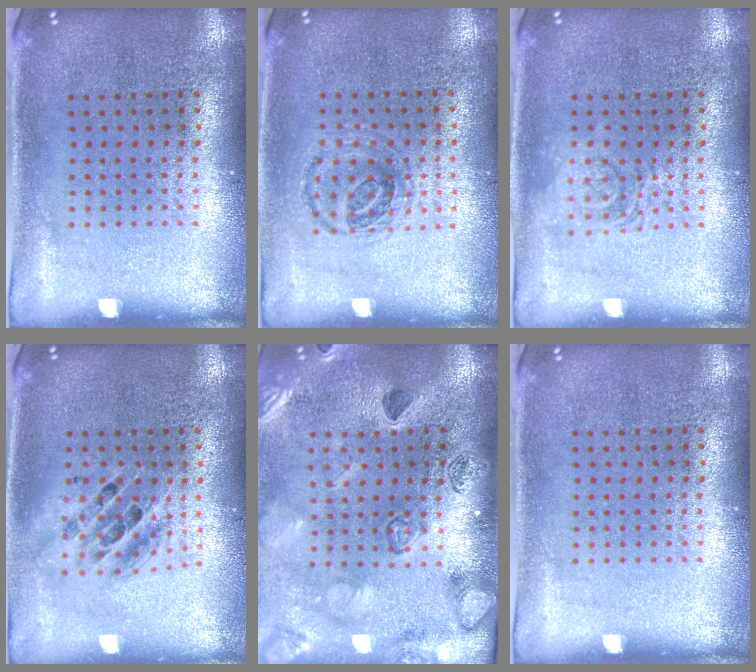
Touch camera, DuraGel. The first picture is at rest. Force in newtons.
{"total": 0.9, "press": 0.9, "slide": 0.1}
{"total": 2.0, "press": 2.0, "slide": 0.3}
{"total": 1.6, "press": 1.3, "slide": 0.8}
{"total": 2.3, "press": 2.3, "slide": 0.3}
{"total": 0.0}